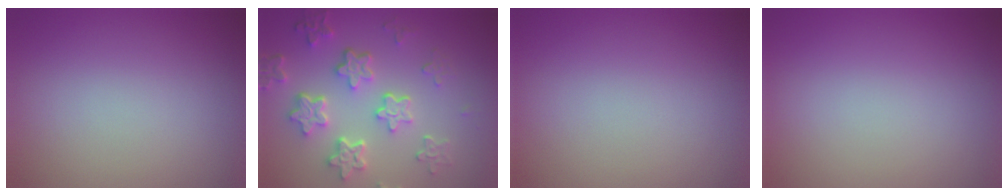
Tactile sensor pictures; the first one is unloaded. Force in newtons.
{"total": 5.7, "press": 4.3, "slide": 3.7}
{"total": 0.0}
{"total": 0.0}